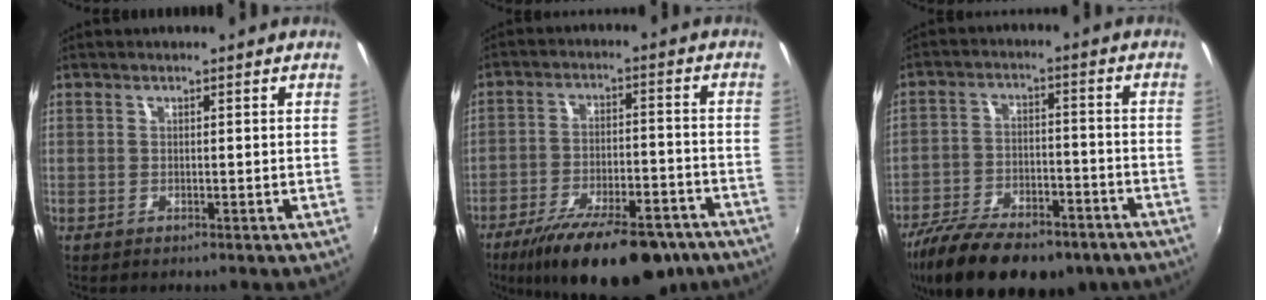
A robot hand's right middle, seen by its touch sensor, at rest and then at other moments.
{"total": 20.9, "force": [-15.6, 6.7, 12.2], "torque": [-0.216, -0.033, -0.223]}
{"total": 22.5, "force": [-16.5, 9.0, 12.4], "torque": [-0.249, -0.037, -0.245]}